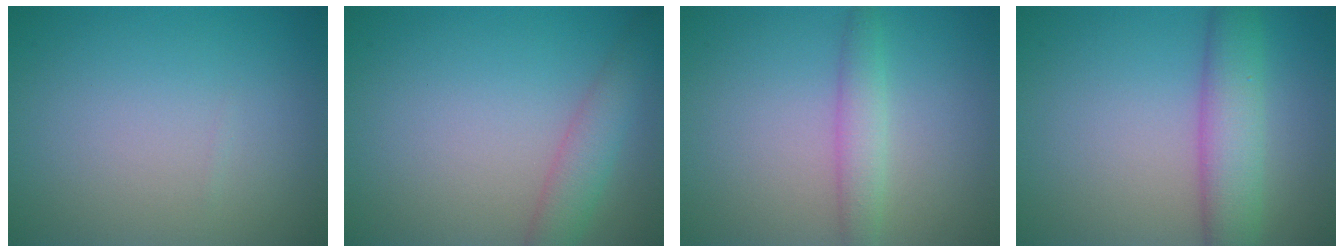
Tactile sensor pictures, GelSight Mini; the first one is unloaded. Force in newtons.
{"total": 3.0, "press": 3.0, "slide": 0.1}
{"total": 2.3, "press": 2.3, "slide": 0.2}
{"total": 4.8, "press": 4.8, "slide": 0.2}